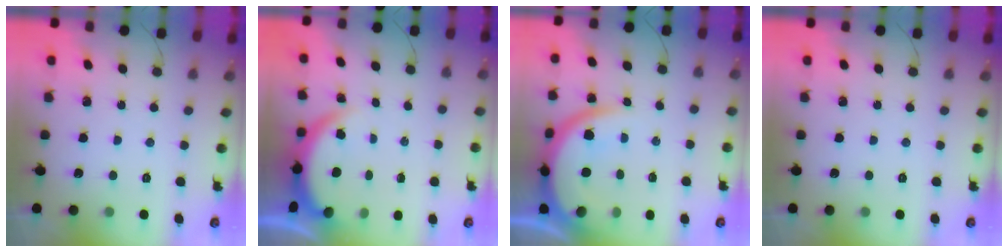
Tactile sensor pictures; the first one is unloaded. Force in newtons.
{"total": 3.7, "press": 3.7, "slide": 0.1}
{"total": 11.6, "press": 11.6, "slide": 1.2}
{"total": 0.0}